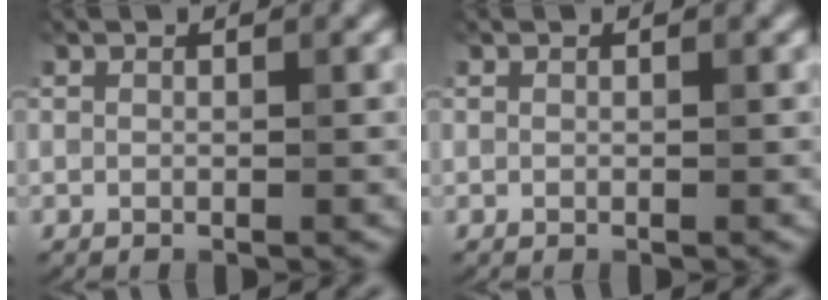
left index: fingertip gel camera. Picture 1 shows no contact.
{"total": 0.0}